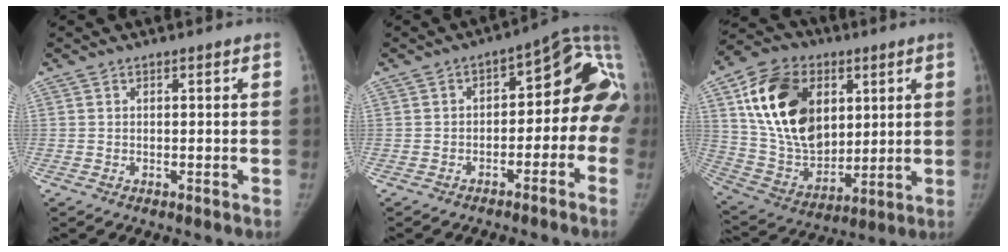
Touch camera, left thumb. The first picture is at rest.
{"total": 15.0, "force": [-4.0, 8.3, 11.8], "torque": [-0.122, 0.074, -0.057]}
{"total": 22.8, "force": [6.8, 15.9, 14.8], "torque": [-0.245, -0.021, 0.130]}